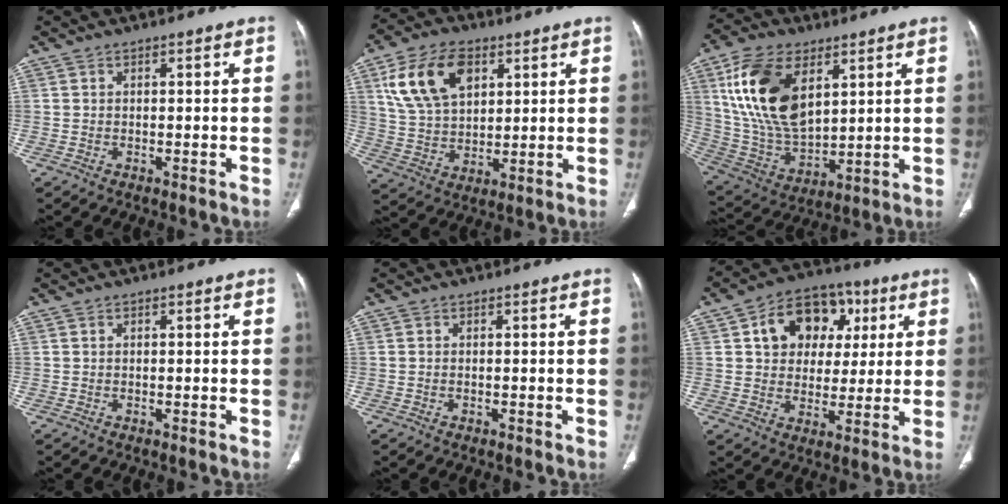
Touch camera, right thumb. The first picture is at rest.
{"total": 15.0, "force": [6.0, 9.4, 10.0], "torque": [-0.163, -0.011, 0.119]}
{"total": 19.6, "force": [7.3, 10.9, 14.5], "torque": [-0.256, -0.027, 0.147]}
{"total": 0.0}
{"total": 0.0}
{"total": 15.1, "force": [4.9, 11.6, 8.4], "torque": [-0.086, 0.009, 0.075]}